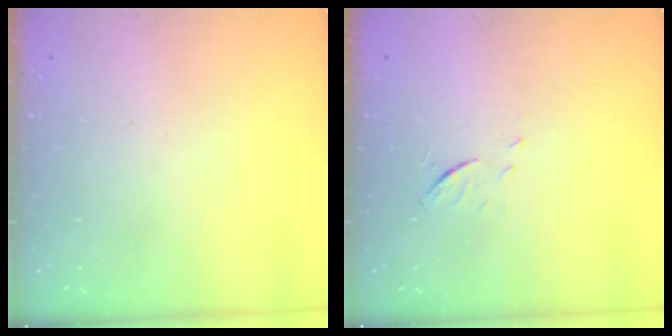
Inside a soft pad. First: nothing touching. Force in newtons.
{"total": 5.8, "press": 5.8, "slide": 0.5}